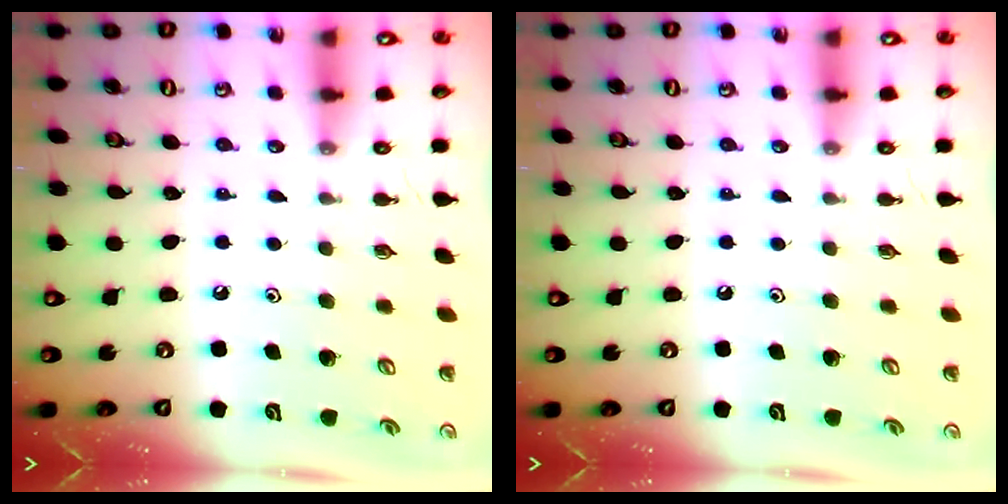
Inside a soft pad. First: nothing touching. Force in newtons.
{"total": 0.0}